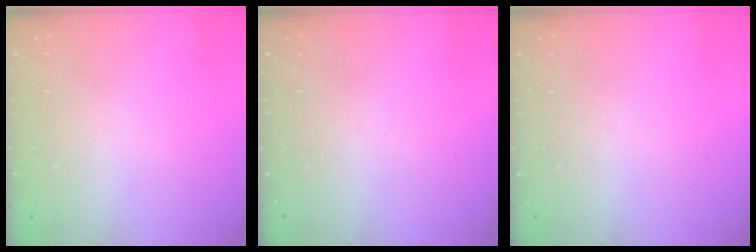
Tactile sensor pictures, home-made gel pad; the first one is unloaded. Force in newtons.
{"total": 0.0}
{"total": 0.0}